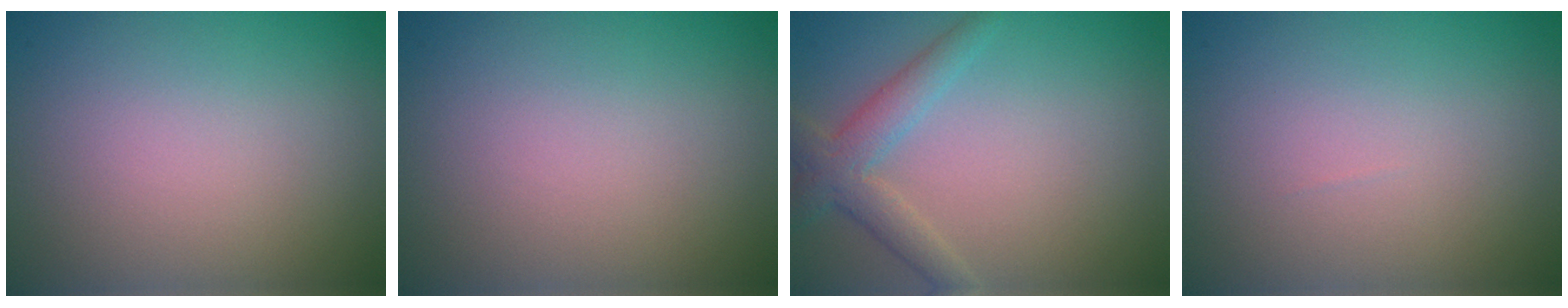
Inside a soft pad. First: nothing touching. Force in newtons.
{"total": 0.0}
{"total": 3.1, "press": 3.1, "slide": 0.1}
{"total": 0.0}